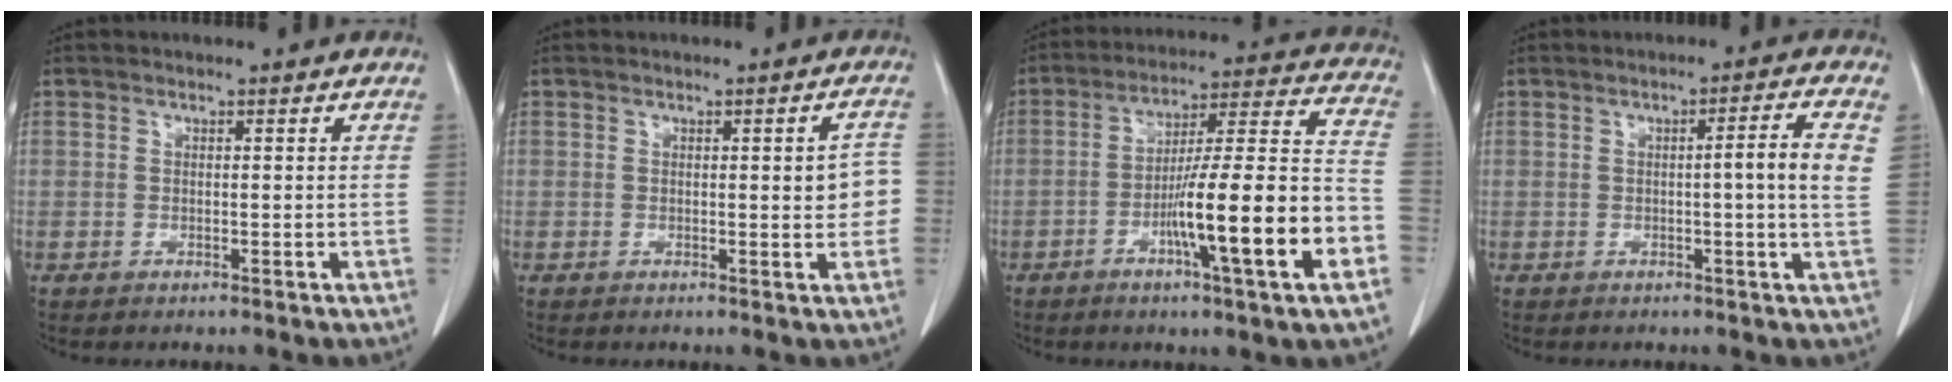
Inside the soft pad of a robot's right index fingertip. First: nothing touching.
{"total": 3.9, "force": [-0.1, 1.0, 3.8], "torque": [-0.034, 0.005, -0.005]}
{"total": 18.3, "force": [-6.4, 0.3, 17.2], "torque": [-0.253, 0.006, -0.098]}
{"total": 4.9, "force": [0.5, -0.7, 4.8], "torque": [-0.068, 0.000, 0.006]}